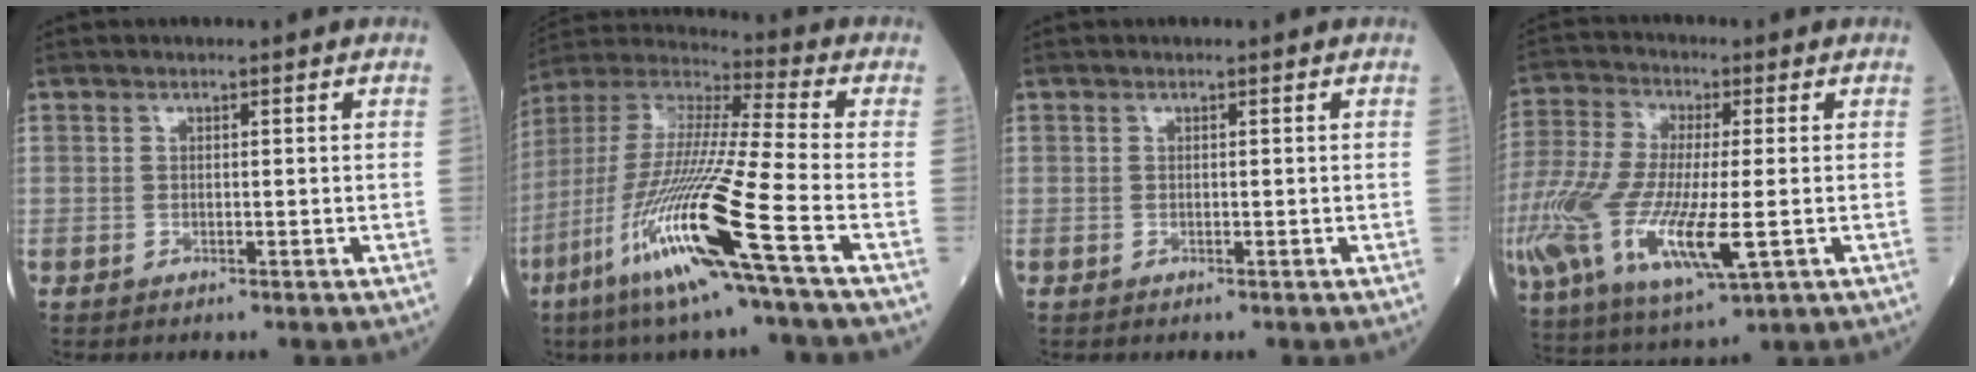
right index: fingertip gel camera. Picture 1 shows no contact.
{"total": 19.8, "force": [-8.9, -1.0, 17.7], "torque": [-0.394, -0.051, -0.182]}
{"total": 0.0}
{"total": 22.1, "force": [-5.7, 6.2, 20.4], "torque": [-0.496, -0.058, -0.099]}